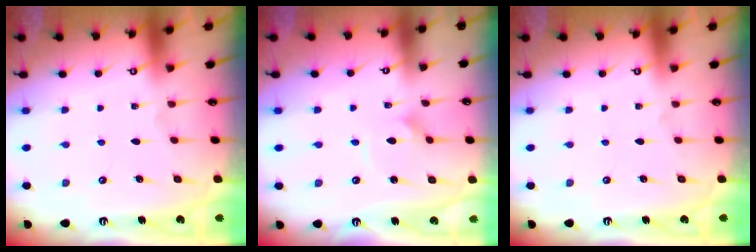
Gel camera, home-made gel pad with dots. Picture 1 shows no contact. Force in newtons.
{"total": 2.0, "press": 2.0, "slide": 0.1}
{"total": 0.0}